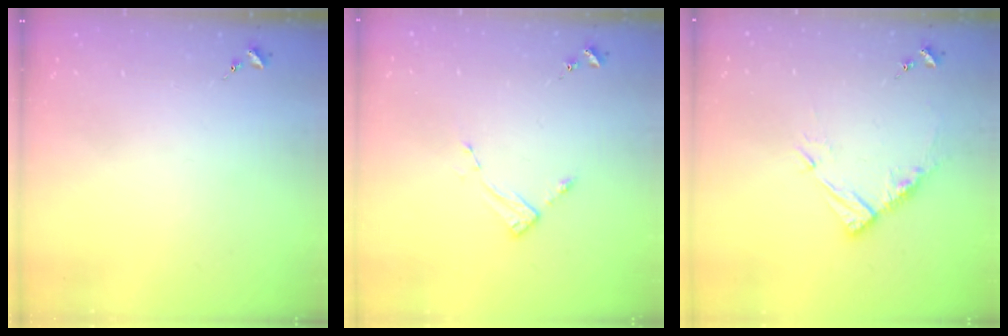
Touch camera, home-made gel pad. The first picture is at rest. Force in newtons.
{"total": 2.7, "press": 2.7, "slide": 0.4}
{"total": 10.2, "press": 10.1, "slide": 0.9}